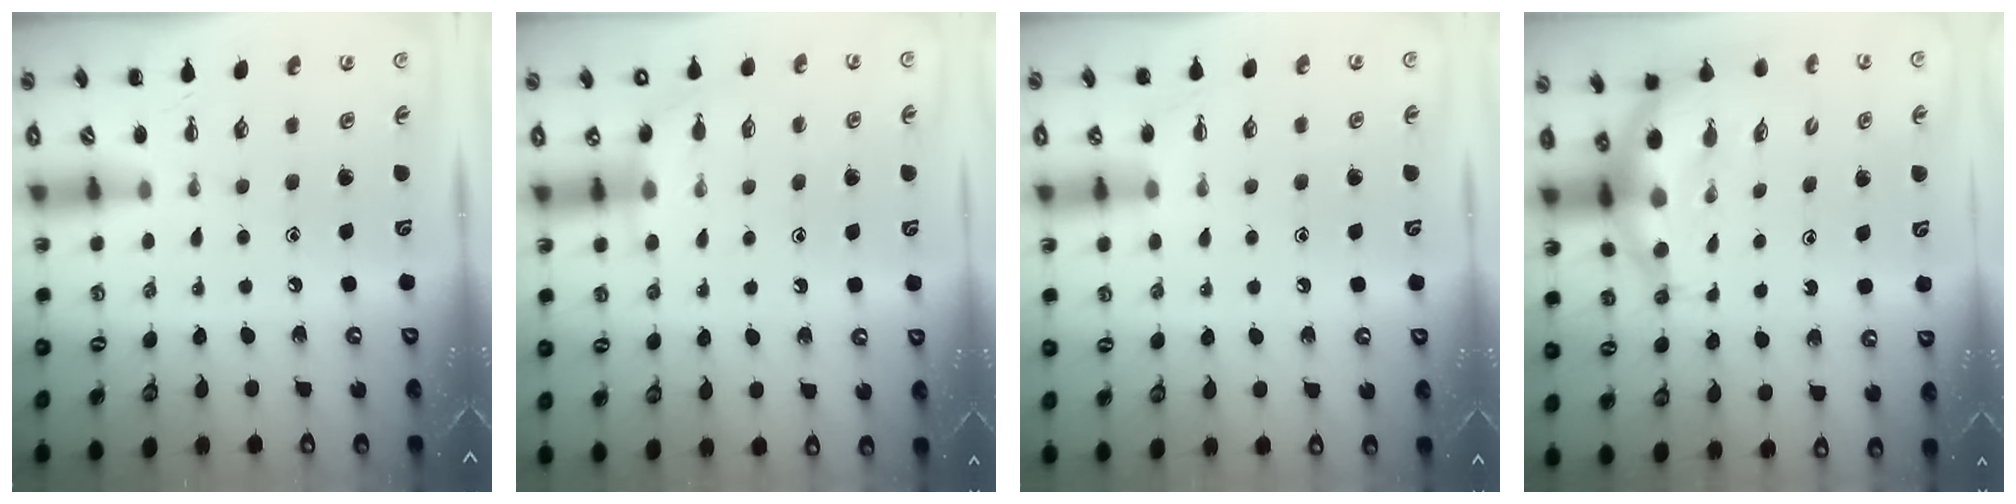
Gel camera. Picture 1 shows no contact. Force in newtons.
{"total": 6.4, "press": 6.3, "slide": 1.3}
{"total": 4.2, "press": 4.0, "slide": 1.2}
{"total": 8.5, "press": 8.2, "slide": 2.1}